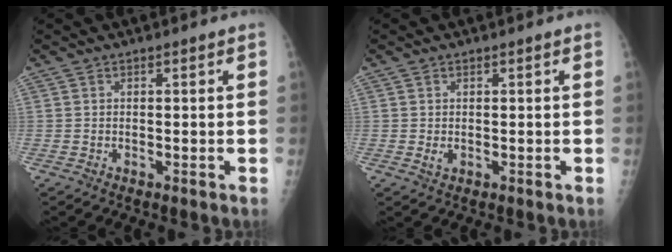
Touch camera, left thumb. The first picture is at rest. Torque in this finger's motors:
{"motor_torque": [-0.07, 0.00, -0.03, -0.05, 0.00]}